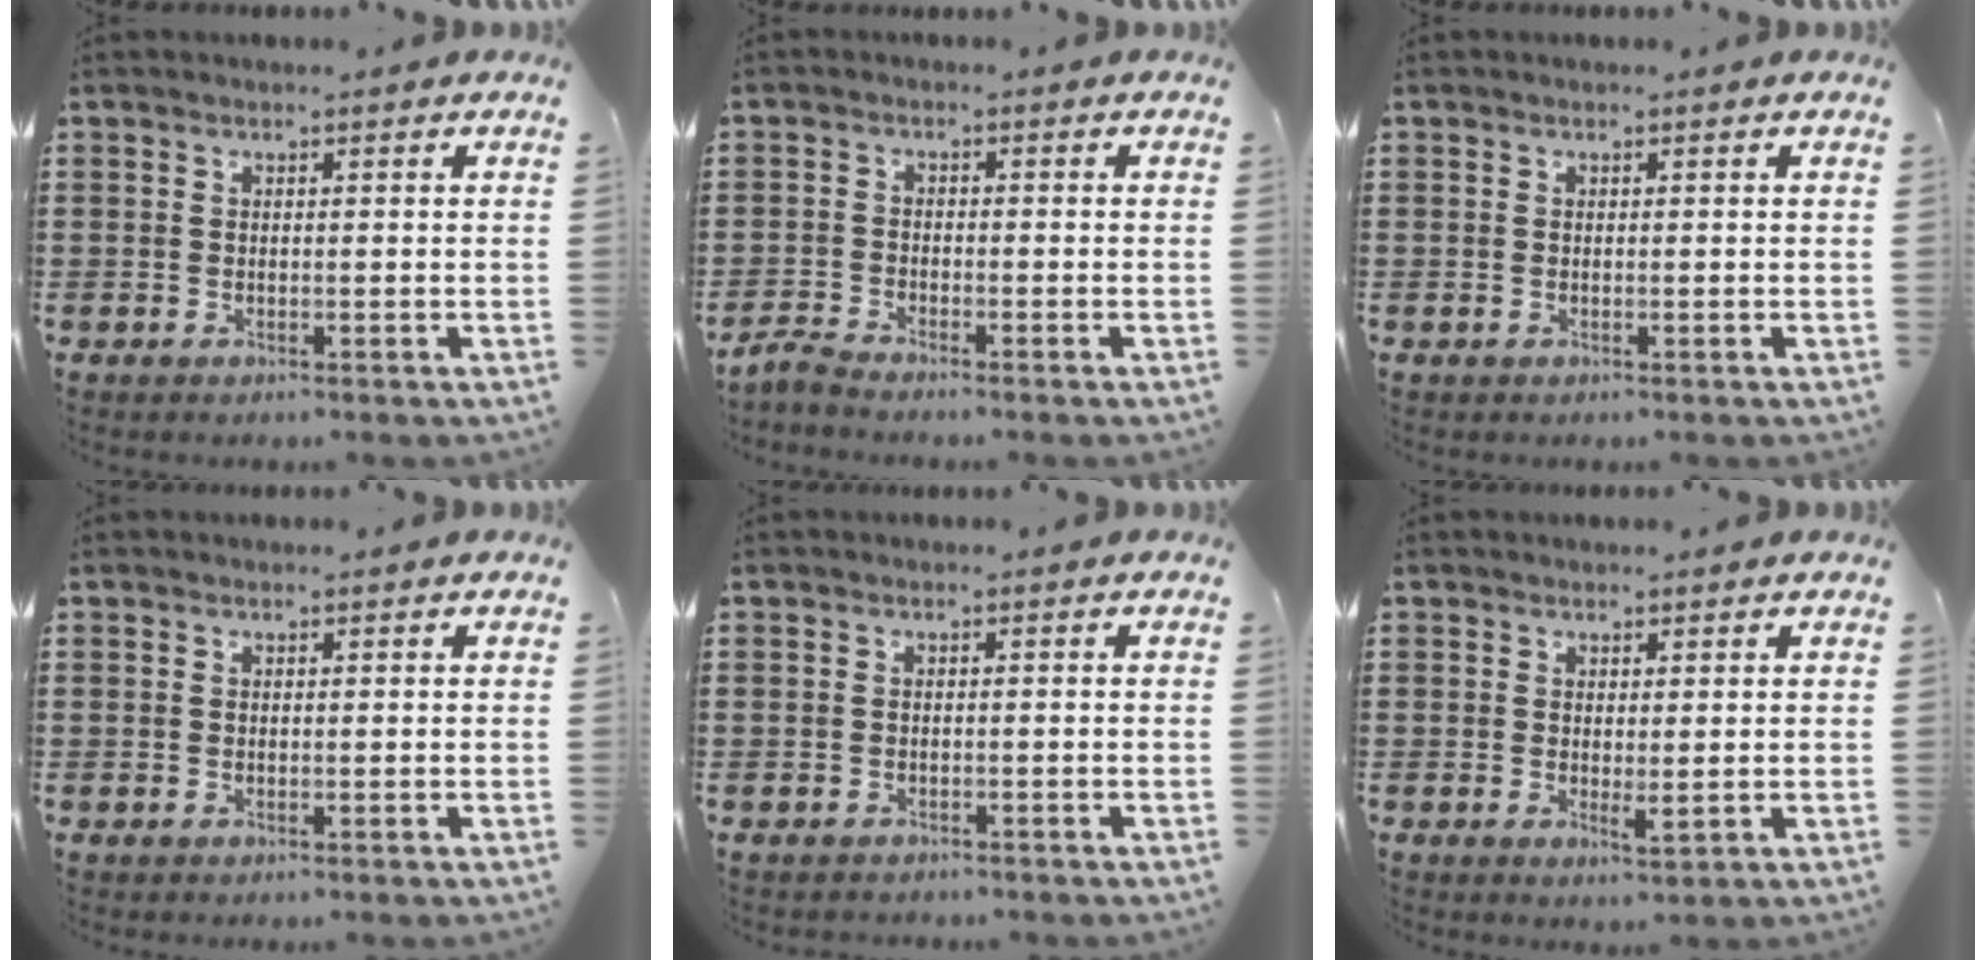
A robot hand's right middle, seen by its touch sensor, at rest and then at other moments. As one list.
[{"total": 2.1, "force": [-2.0, 0.1, 0.6], "torque": [-0.027, -0.002, -0.046]}, {"total": 0.0}, {"total": 0.0}, {"total": 0.8, "force": [-0.8, 0.3, -0.1], "torque": [0.001, 0.003, -0.018]}, {"total": 1.9, "force": [0.3, 0.8, 1.7], "torque": [-0.025, -0.006, 0.006]}]